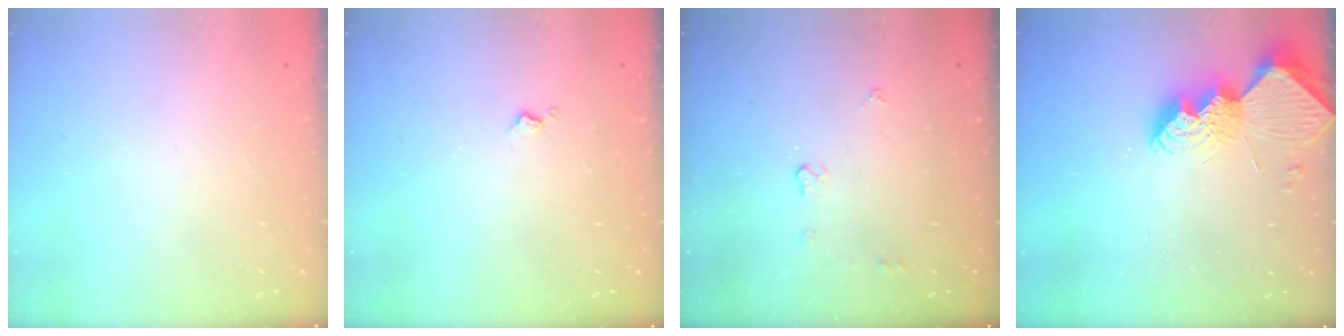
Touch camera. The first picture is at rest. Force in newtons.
{"total": 2.6, "press": 2.6, "slide": 0.4}
{"total": 3.7, "press": 3.7, "slide": 0.4}
{"total": 11.4, "press": 11.4, "slide": 0.9}